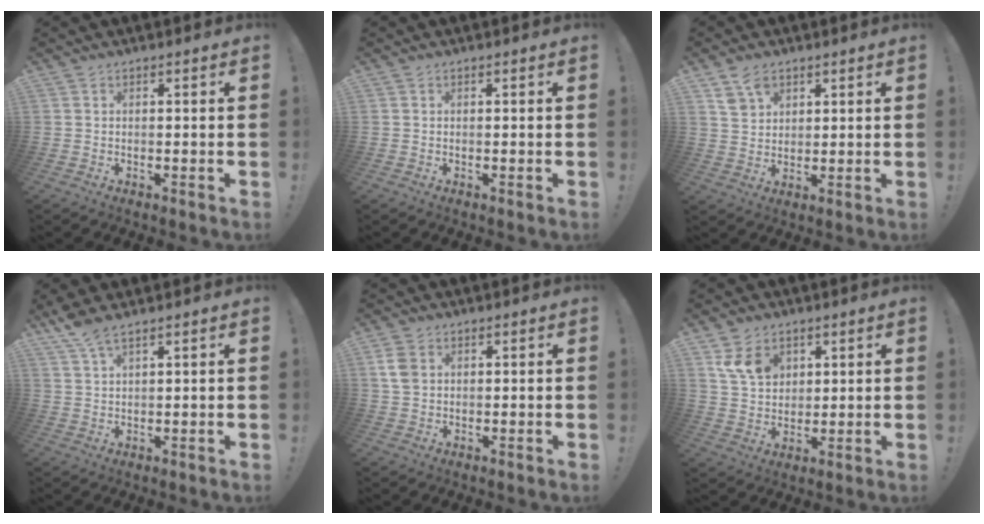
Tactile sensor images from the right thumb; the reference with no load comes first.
{"total": 0.0}
{"total": 6.2, "force": [4.1, 4.3, 1.9], "torque": [-0.027, -0.016, 0.079]}
{"total": 5.2, "force": [4.1, 0.8, 3.1], "torque": [-0.063, -0.023, 0.074]}
{"total": 5.3, "force": [1.6, 3.7, 3.4], "torque": [-0.067, -0.002, 0.030]}
{"total": 9.1, "force": [4.7, 6.7, 4.0], "torque": [-0.061, -0.015, 0.095]}